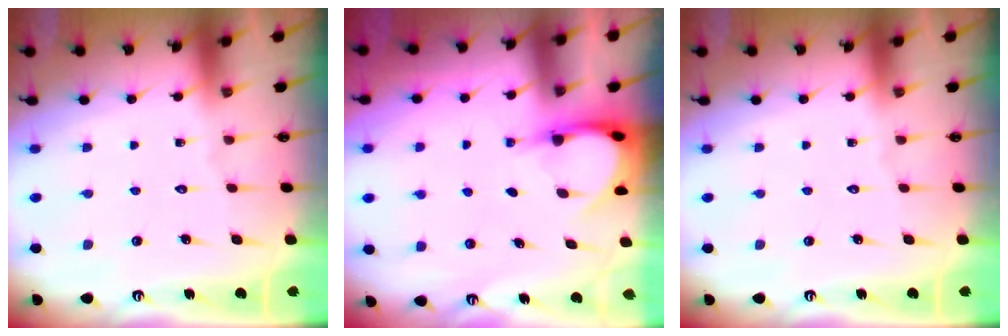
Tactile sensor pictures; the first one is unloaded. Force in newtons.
{"total": 3.7, "press": 3.7, "slide": 0.4}
{"total": 0.0}